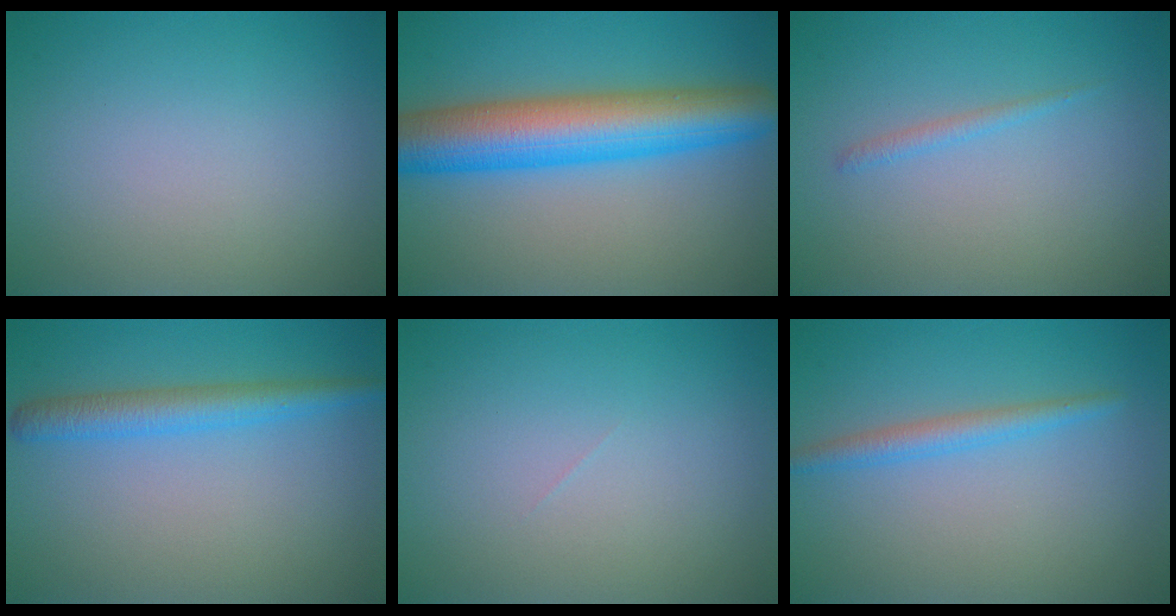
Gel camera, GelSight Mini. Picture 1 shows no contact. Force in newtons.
{"total": 9.4, "press": 9.4, "slide": 0.1}
{"total": 0.9, "press": 0.9, "slide": 0.1}
{"total": 3.2, "press": 3.2, "slide": 0.1}
{"total": 0.0}
{"total": 2.1, "press": 2.0, "slide": 0.2}